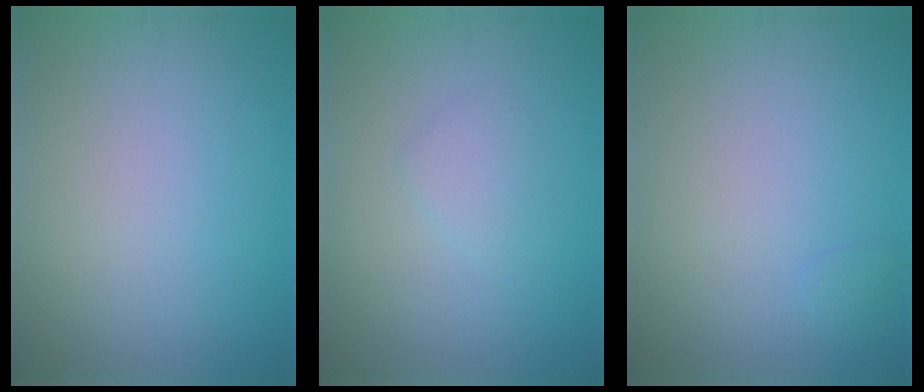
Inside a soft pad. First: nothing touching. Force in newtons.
{"total": 1.4, "press": 1.4, "slide": 0.1}
{"total": 0.6, "press": 0.6, "slide": 0.0}